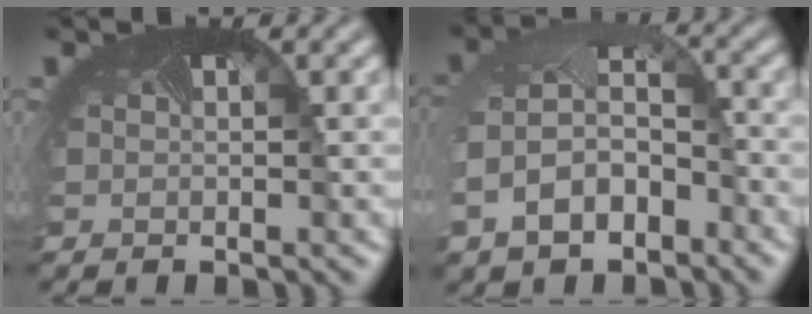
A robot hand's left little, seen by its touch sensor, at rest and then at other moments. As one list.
[{"total": 5.8, "force": [-2.4, 3.7, 3.6], "torque": [-0.098, -0.011, -0.050]}]